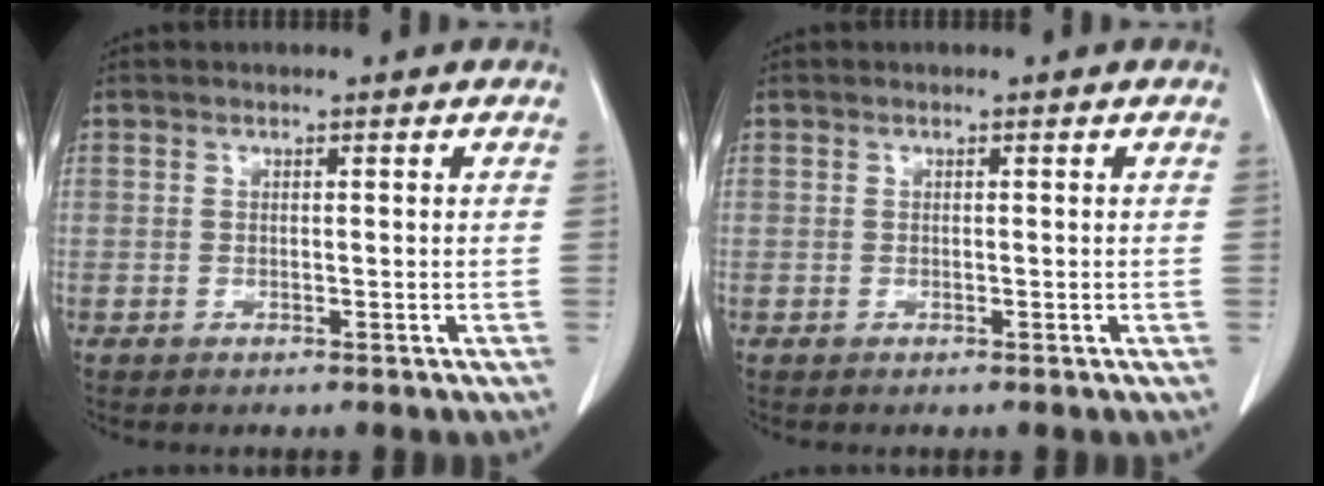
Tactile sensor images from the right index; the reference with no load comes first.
{"total": 0.0}